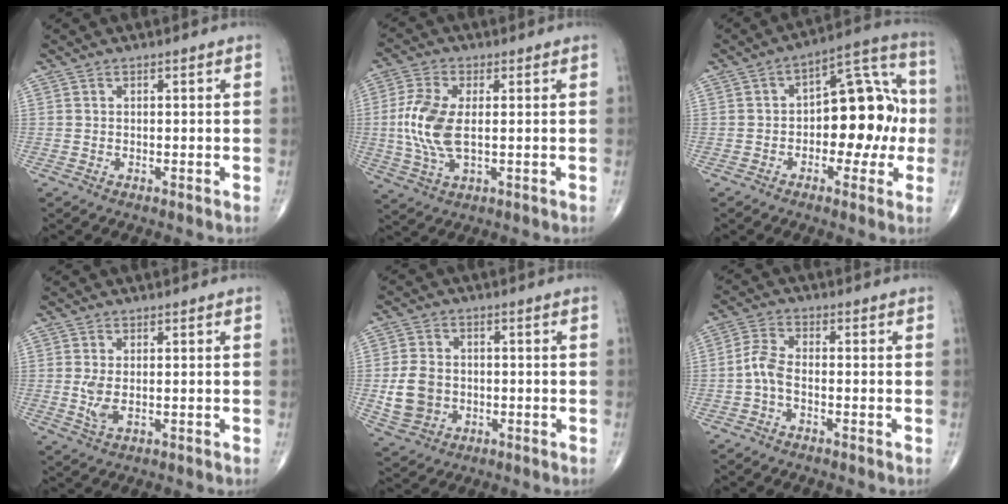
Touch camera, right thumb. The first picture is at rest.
{"total": 10.1, "force": [0.2, 4.9, 8.8], "torque": [-0.202, 0.000, 0.006]}
{"total": 14.9, "force": [-1.2, 8.4, 12.2], "torque": [-0.117, 0.045, -0.024]}
{"total": 3.0, "force": [0.0, 1.3, 2.7], "torque": [-0.065, -0.009, 0.006]}
{"total": 7.9, "force": [-1.0, 6.4, 4.6], "torque": [-0.078, 0.007, -0.012]}
{"total": 4.0, "force": [-1.4, 1.8, 3.3], "torque": [-0.073, 0.017, -0.035]}